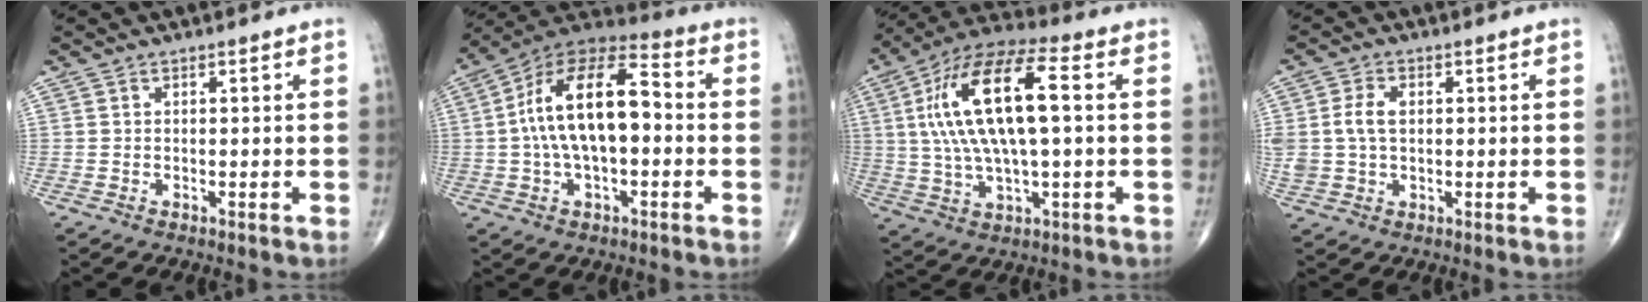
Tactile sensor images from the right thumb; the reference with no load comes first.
{"total": 17.2, "force": [0.1, 8.3, 15.1], "torque": [-0.265, 0.045, -0.008]}
{"total": 19.3, "force": [2.7, 6.7, 17.9], "torque": [-0.355, 0.029, 0.047]}
{"total": 6.2, "force": [0.7, 4.1, 4.6], "torque": [-0.105, 0.012, 0.016]}